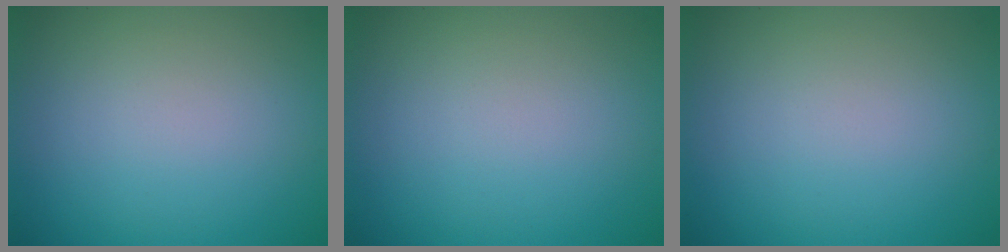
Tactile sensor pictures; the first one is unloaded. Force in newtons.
{"total": 0.0}
{"total": 0.0}